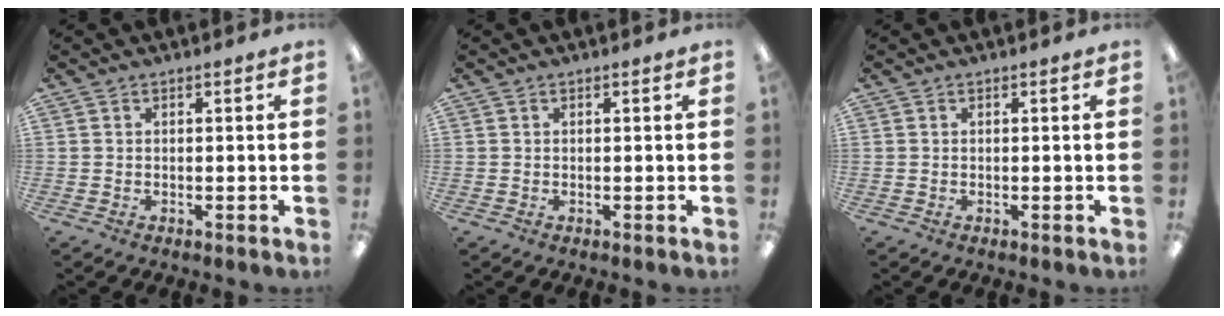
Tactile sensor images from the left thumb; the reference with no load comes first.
{"total": 0.0}
{"total": 0.0}